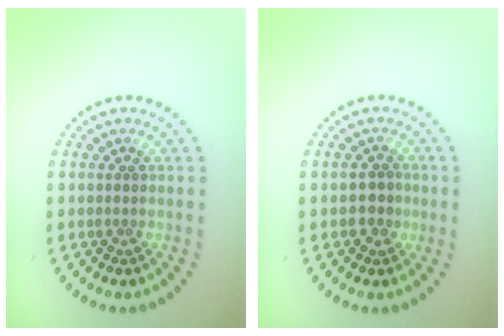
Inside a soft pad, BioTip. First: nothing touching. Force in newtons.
{"total": 1.8, "press": 1.7, "slide": 0.6}